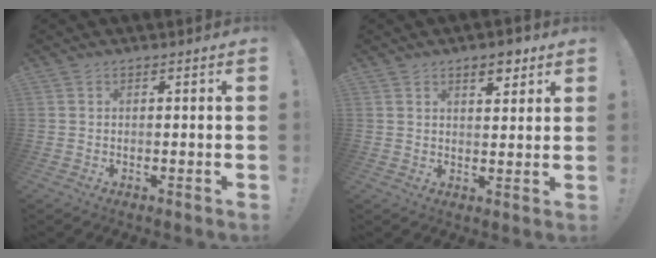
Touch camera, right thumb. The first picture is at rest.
{"total": 5.2, "force": [3.5, 2.6, 2.9], "torque": [-0.028, -0.013, 0.058]}